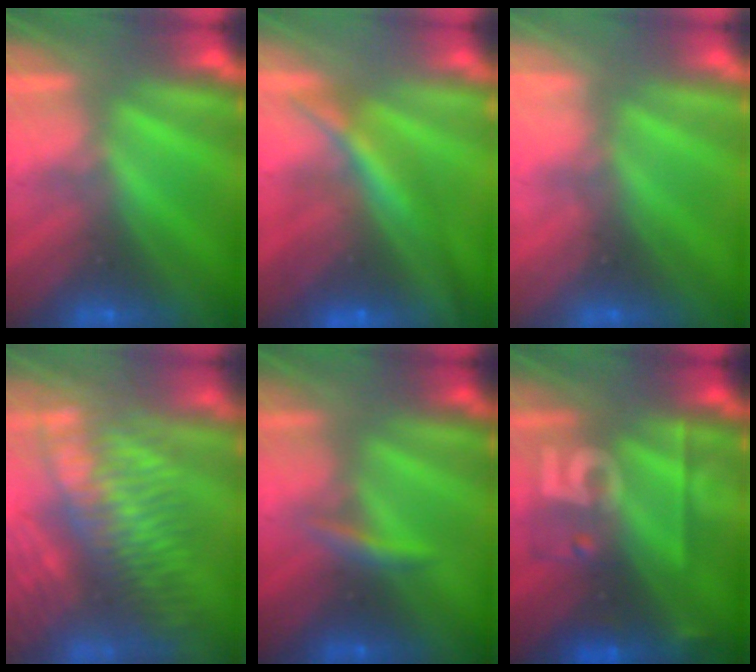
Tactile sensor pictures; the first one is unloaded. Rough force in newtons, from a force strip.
{"total": 7.9}
{"total": 2.3}
{"total": 7.4}
{"total": 2.4}
{"total": 2.4}